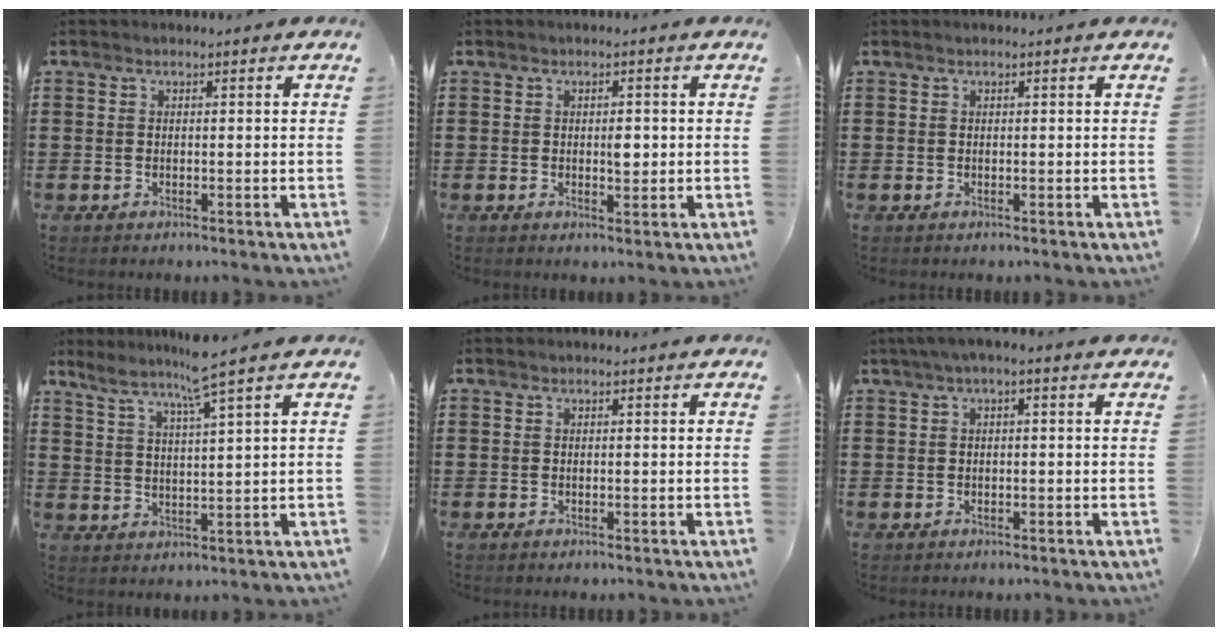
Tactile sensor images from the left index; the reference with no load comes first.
{"total": 1.9, "force": [0.1, 1.0, 1.6], "torque": [-0.016, -0.001, -0.003]}
{"total": 0.0}
{"total": 6.1, "force": [4.7, -1.1, 3.7], "torque": [-0.088, -0.020, 0.076]}
{"total": 0.0}
{"total": 1.3, "force": [-0.4, 0.2, 1.3], "torque": [-0.019, -0.002, -0.008]}